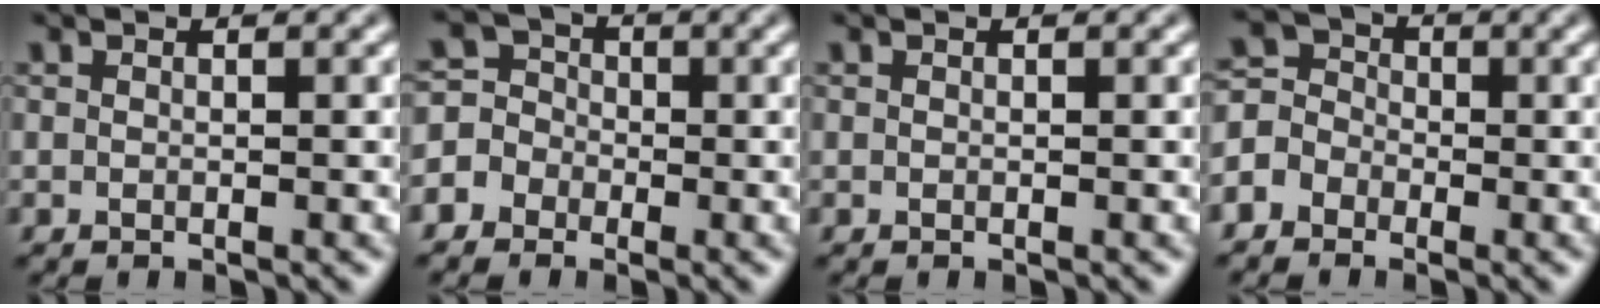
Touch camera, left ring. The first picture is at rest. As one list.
[{"total": 5.3, "force": [-2.7, 4.5, 0.9], "torque": [-0.001, 0.008, -0.065]}, {"total": 0.0}, {"total": 4.3, "force": [-2.3, 3.5, 1.2], "torque": [-0.010, 0.006, -0.047]}]